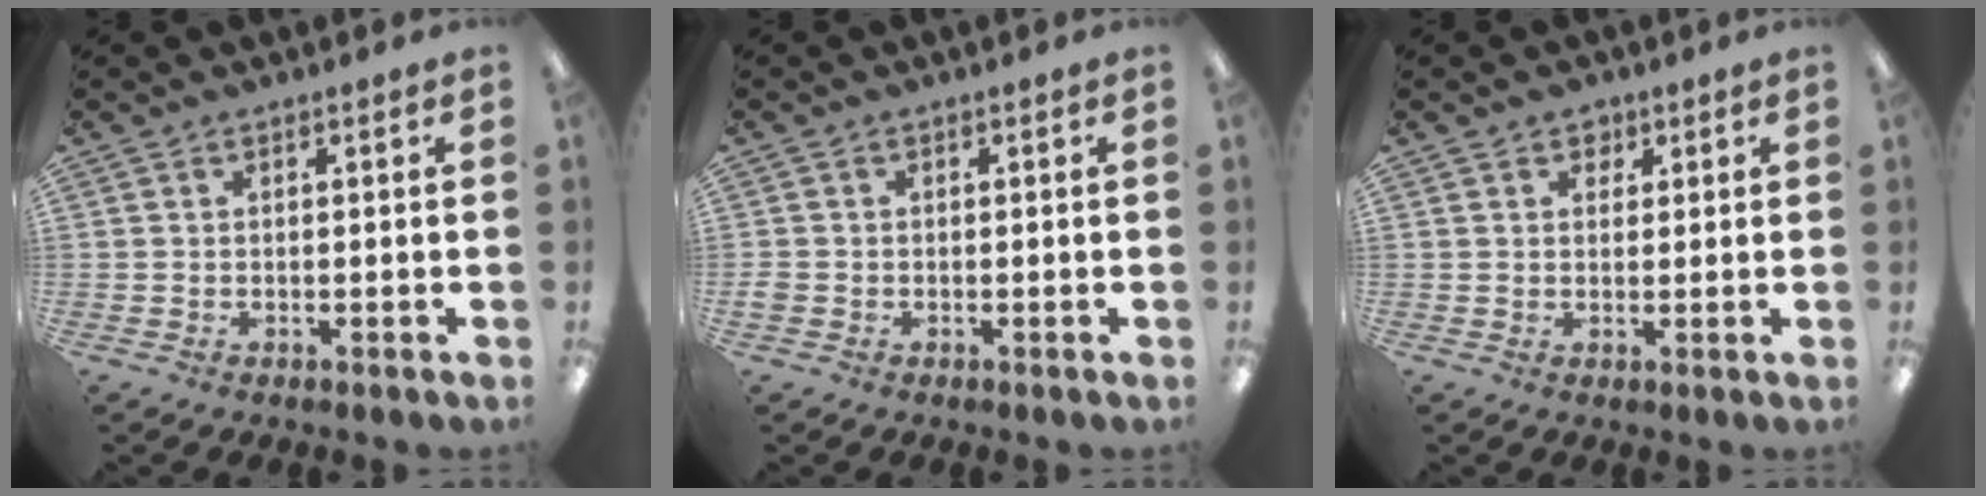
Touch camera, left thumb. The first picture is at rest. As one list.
[{"total": 1.4, "force": [-0.5, 1.1, 0.7], "torque": [-0.010, 0.003, -0.008]}, {"total": 2.5, "force": [1.6, 1.8, 0.5], "torque": [0.003, -0.002, 0.025]}]